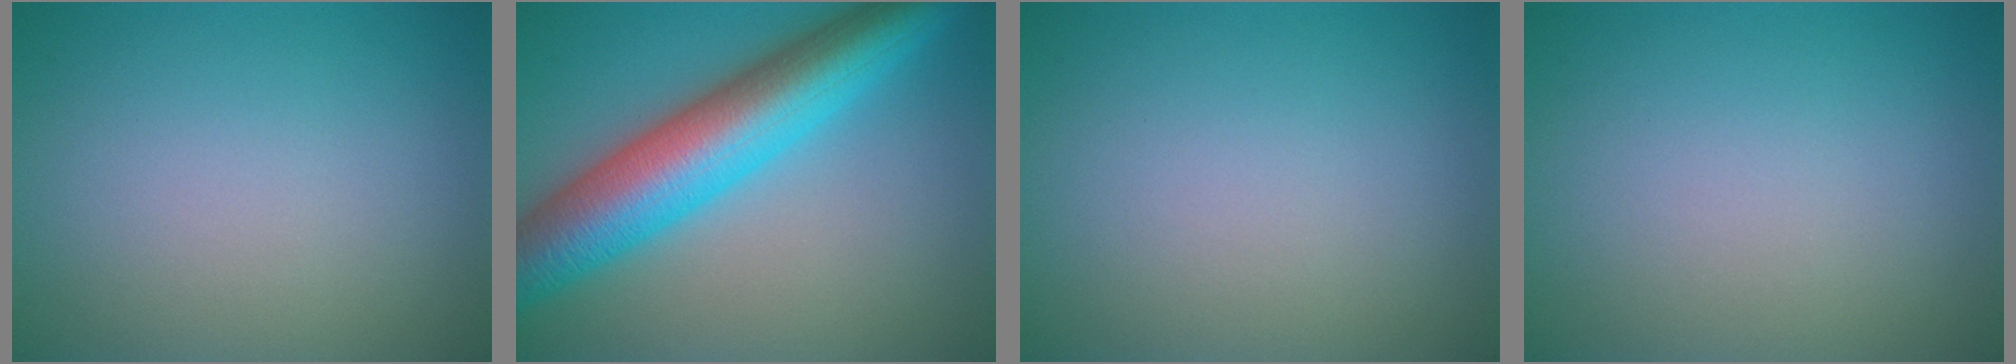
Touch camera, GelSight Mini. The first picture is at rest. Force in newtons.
{"total": 10.7, "press": 10.7, "slide": 0.2}
{"total": 0.0}
{"total": 0.0}